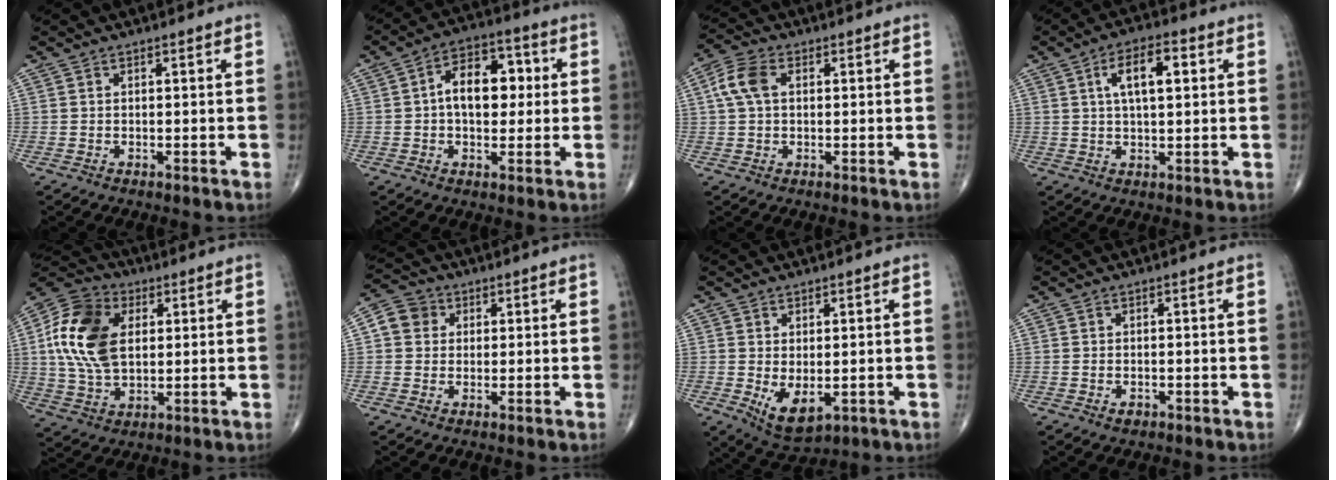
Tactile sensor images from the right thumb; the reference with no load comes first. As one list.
[{"total": 11.4, "force": [1.1, 7.1, 8.8], "torque": [-0.110, 0.024, 0.010]}, {"total": 6.3, "force": [1.3, 4.0, 4.6], "torque": [-0.104, 0.016, 0.022]}, {"total": 8.2, "force": [2.3, 3.5, 7.1], "torque": [-0.111, 0.009, 0.034]}, {"total": 16.6, "force": [3.2, 10.8, 12.2], "torque": [-0.230, 0.003, 0.053]}, {"total": 5.7, "force": [1.2, 5.2, 2.1], "torque": [-0.020, 0.008, 0.012]}, {"total": 6.3, "force": [-1.0, 3.3, 5.3], "torque": [-0.079, -0.012, 0.001]}, {"total": 1.1, "force": [-0.5, 0.8, 0.6], "torque": [-0.007, 0.003, -0.005]}]